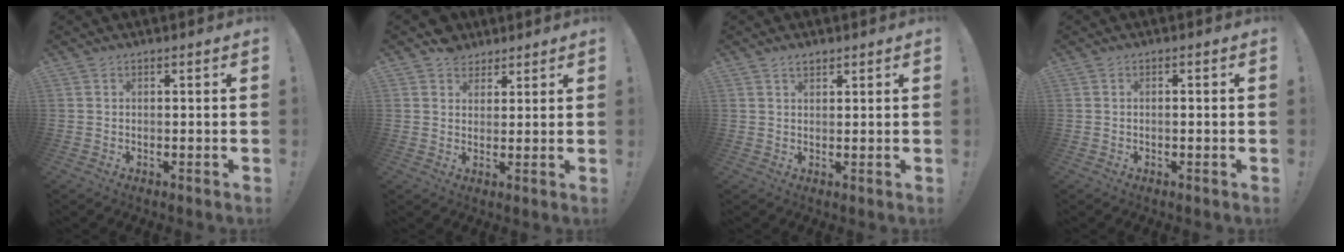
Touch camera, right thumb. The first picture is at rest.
{"total": 5.2, "force": [3.4, 3.9, 0.7], "torque": [-0.006, -0.020, 0.065]}
{"total": 2.3, "force": [1.7, 1.1, 1.1], "torque": [-0.012, -0.008, 0.029]}
{"total": 0.9, "force": [-0.6, 0.1, 0.7], "torque": [-0.016, 0.003, -0.010]}